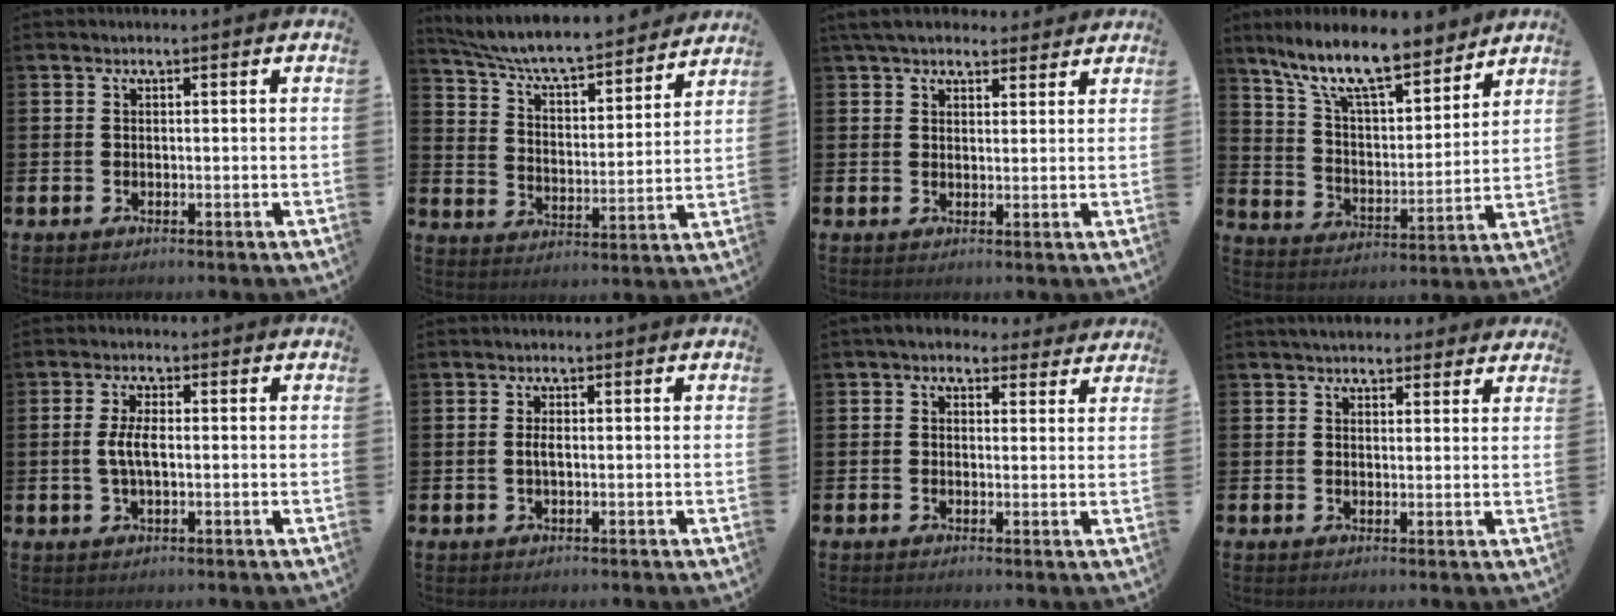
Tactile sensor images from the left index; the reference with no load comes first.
{"total": 7.4, "force": [7.0, 0.8, 2.4], "torque": [-0.078, -0.057, 0.117]}
{"total": 5.0, "force": [4.5, 1.8, 1.4], "torque": [-0.034, -0.011, 0.084]}
{"total": 12.2, "force": [10.2, 2.9, 6.0], "torque": [-0.137, -0.059, 0.178]}
{"total": 3.6, "force": [0.0, 1.4, 3.3], "torque": [-0.062, -0.001, -0.006]}
{"total": 1.3, "force": [-0.1, 0.5, 1.2], "torque": [-0.023, 0.002, -0.004]}
{"total": 2.9, "force": [2.4, 1.6, 0.4], "torque": [-0.005, -0.011, 0.038]}
{"total": 3.8, "force": [3.5, 1.4, 0.4], "torque": [-0.002, -0.013, 0.064]}